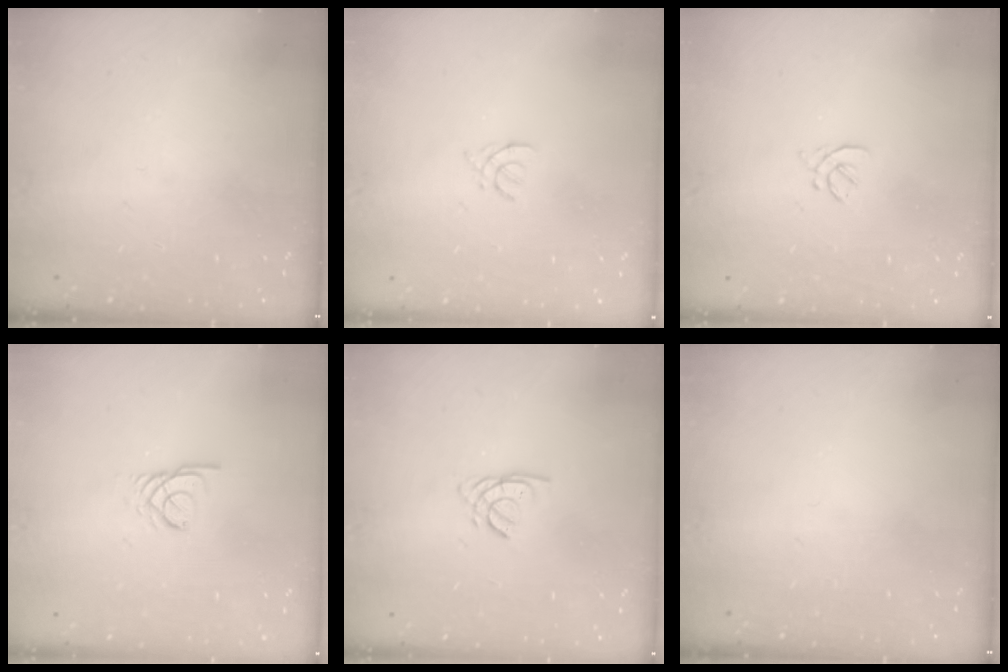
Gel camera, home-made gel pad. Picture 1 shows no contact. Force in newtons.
{"total": 1.8, "press": 1.8, "slide": 0.4}
{"total": 2.1, "press": 2.0, "slide": 0.7}
{"total": 2.4, "press": 2.4, "slide": 0.3}
{"total": 1.5, "press": 1.5, "slide": 0.1}
{"total": 0.0}